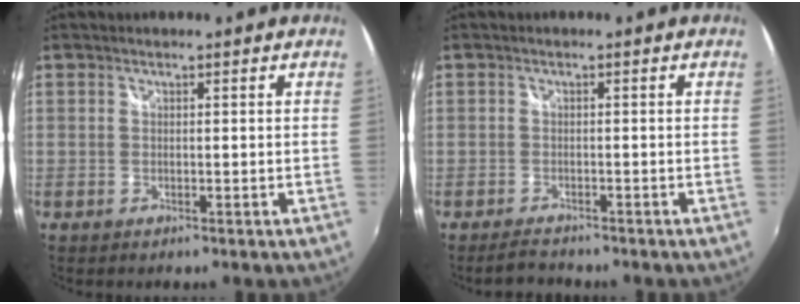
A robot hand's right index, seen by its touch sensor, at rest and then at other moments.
{"total": 2.5, "force": [-2.3, 1.0, 0.4], "torque": [-0.020, 0.000, -0.042]}